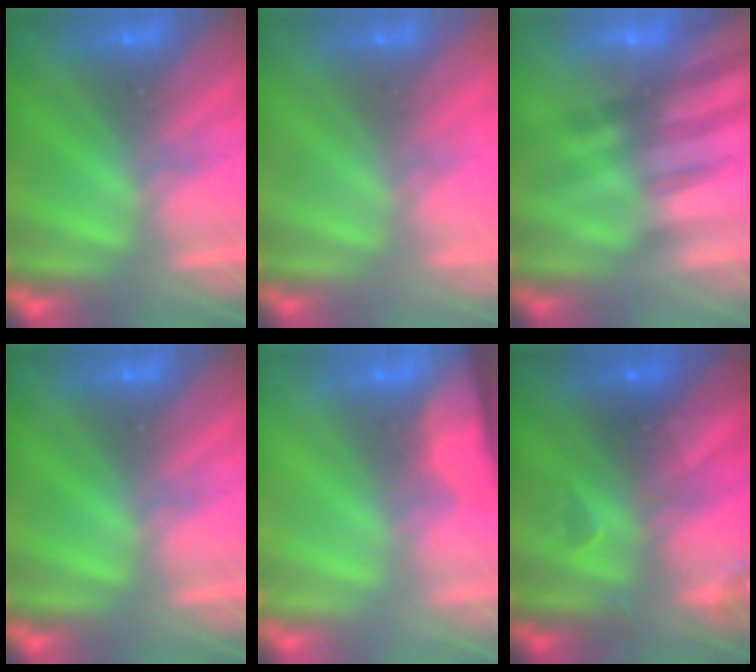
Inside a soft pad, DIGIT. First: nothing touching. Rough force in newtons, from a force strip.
{"total": 2.8}
{"total": 2.4}
{"total": 0.0}
{"total": 10.1}
{"total": 2.4}